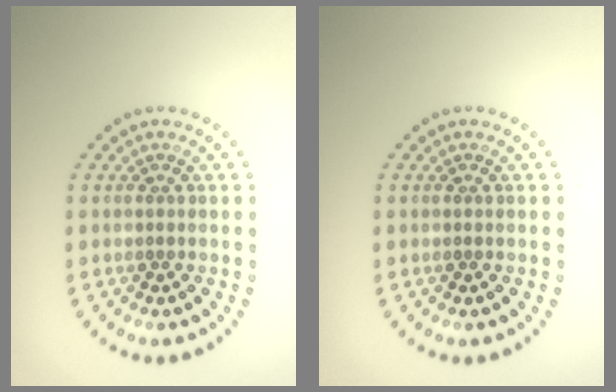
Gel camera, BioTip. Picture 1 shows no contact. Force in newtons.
{"total": 0.0}